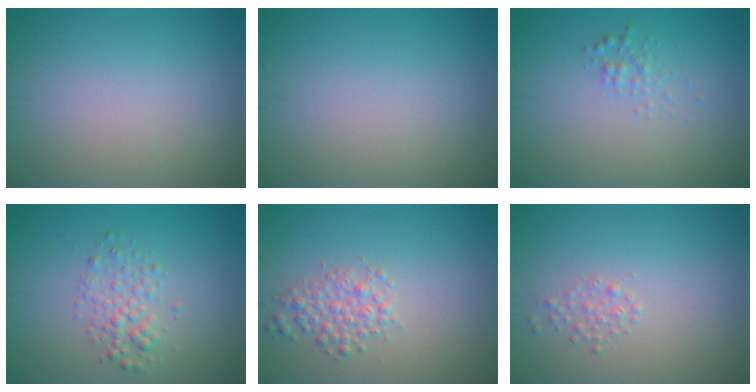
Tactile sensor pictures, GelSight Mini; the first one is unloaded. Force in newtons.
{"total": 0.0}
{"total": 1.0, "press": 1.0, "slide": 0.0}
{"total": 2.2, "press": 2.2, "slide": 0.1}
{"total": 2.4, "press": 2.4, "slide": 0.1}
{"total": 1.0, "press": 1.0, "slide": 0.1}